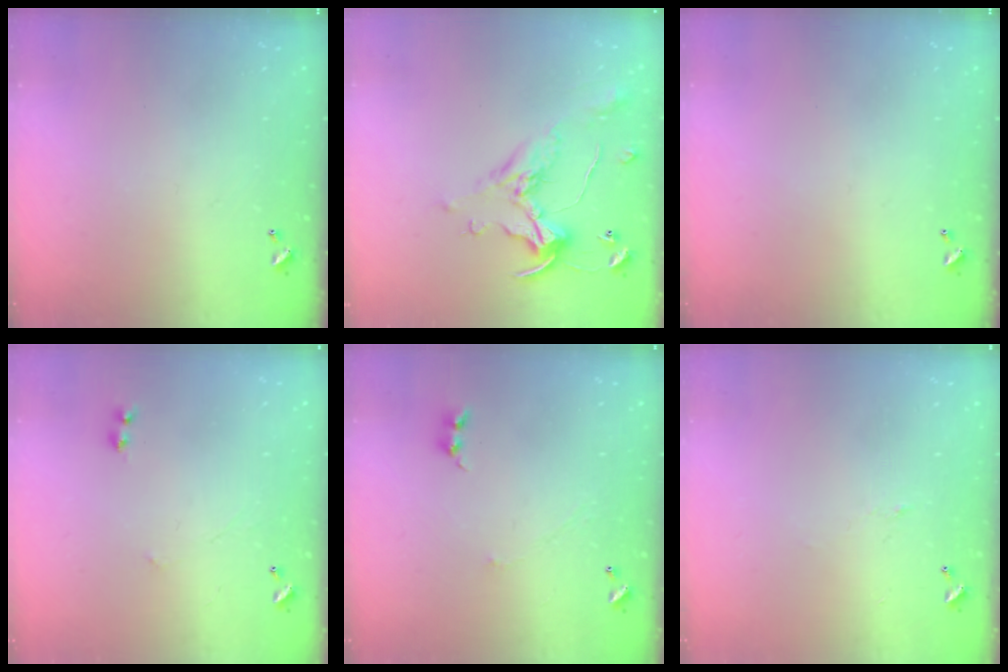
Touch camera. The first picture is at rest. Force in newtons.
{"total": 1.1, "press": 0.8, "slide": 0.9}
{"total": 0.0}
{"total": 2.3, "press": 2.3, "slide": 0.3}
{"total": 1.1, "press": 0.9, "slide": 0.6}
{"total": 0.9, "press": 0.6, "slide": 0.6}